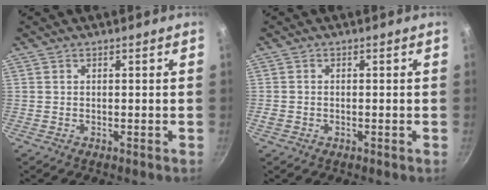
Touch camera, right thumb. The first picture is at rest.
{"total": 1.3, "force": [-0.4, 1.0, 0.8], "torque": [-0.015, 0.002, -0.008]}